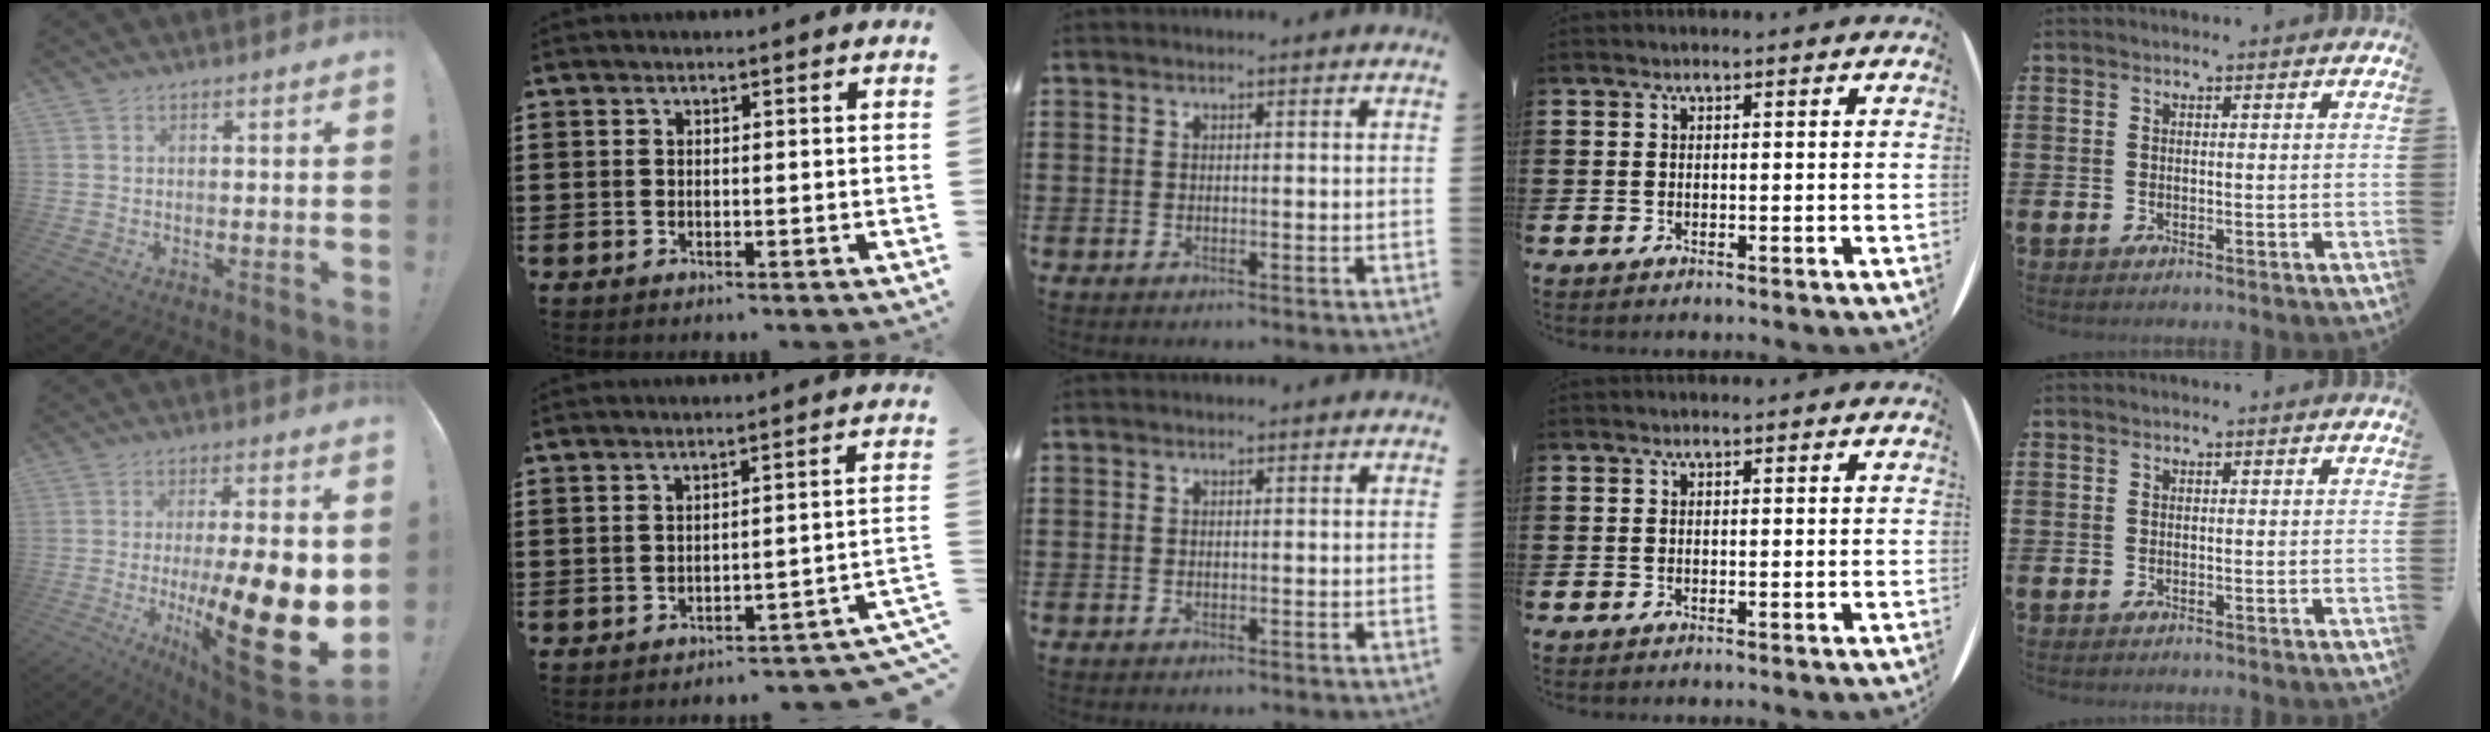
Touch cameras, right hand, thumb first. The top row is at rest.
{"thumb": {"total": 23.4, "force": [-3.3, 4.7, 22.6], "torque": [-0.371, -0.015, -0.046]}, "index": {"total": 2.9, "force": [-2.6, -0.2, 1.4], "torque": [-0.028, -0.008, -0.055]}}